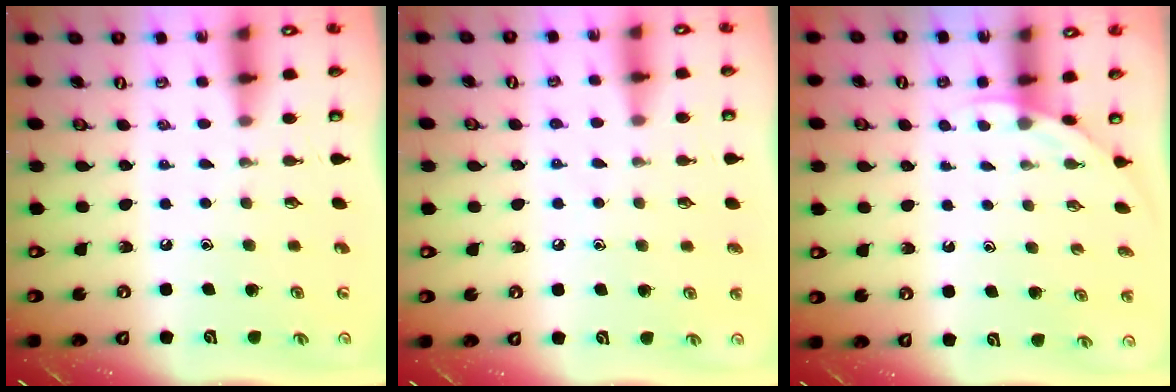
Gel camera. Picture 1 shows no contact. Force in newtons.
{"total": 4.3, "press": 4.3, "slide": 0.5}
{"total": 1.9, "press": 1.9, "slide": 0.1}